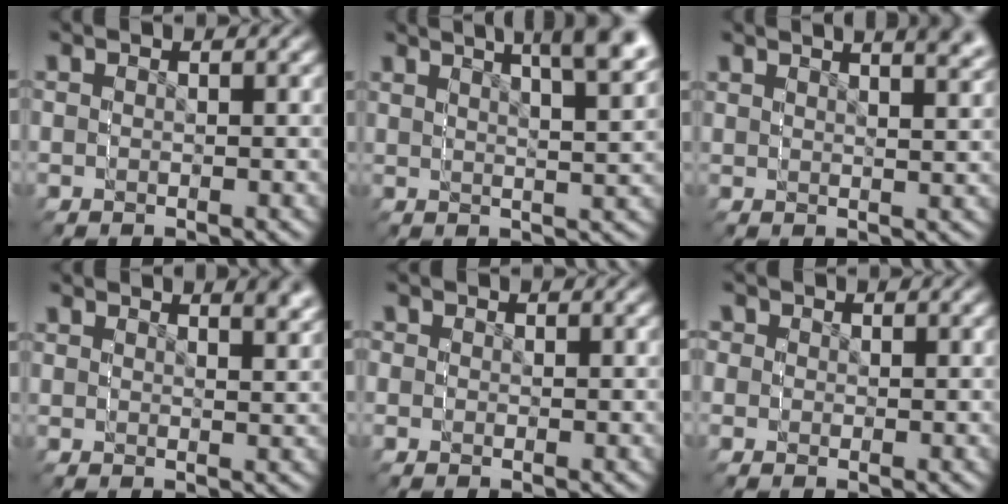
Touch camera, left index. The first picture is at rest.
{"total": 4.1, "force": [3.6, -0.6, 1.9], "torque": [-0.017, 0.023, 0.050]}
{"total": 2.4, "force": [2.4, 0.0, 0.5], "torque": [0.003, 0.014, 0.036]}
{"total": 1.8, "force": [1.6, -0.1, -0.7], "torque": [0.020, 0.006, 0.024]}
{"total": 2.1, "force": [0.3, 2.1, -0.1], "torque": [-0.001, -0.019, 0.007]}
{"total": 3.1, "force": [0.7, 3.0, -0.2], "torque": [-0.001, -0.023, 0.014]}